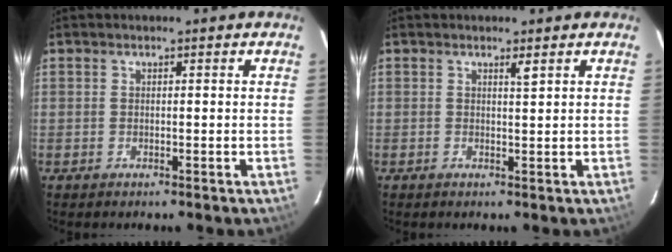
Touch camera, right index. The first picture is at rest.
{"total": 0.8, "force": [0.5, 0.0, 0.6], "torque": [-0.009, 0.001, 0.009]}